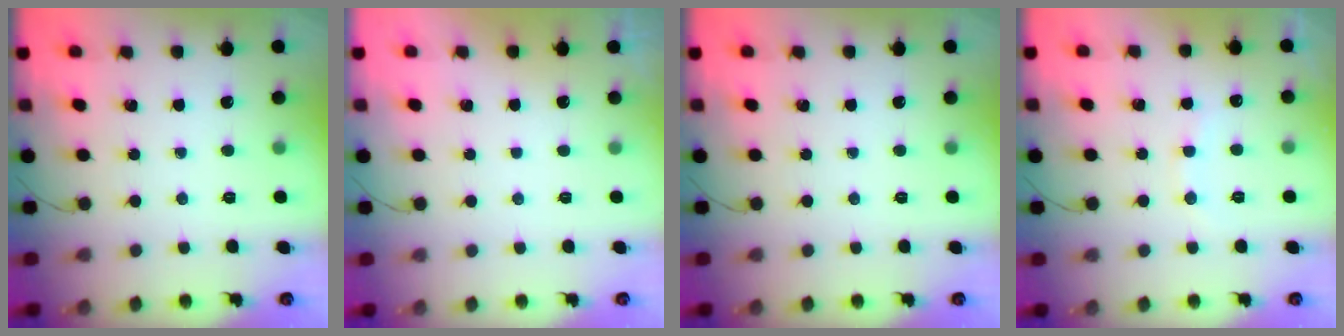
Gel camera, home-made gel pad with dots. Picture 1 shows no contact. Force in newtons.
{"total": 3.0, "press": 3.0, "slide": 0.1}
{"total": 0.0}
{"total": 7.2, "press": 7.1, "slide": 1.4}